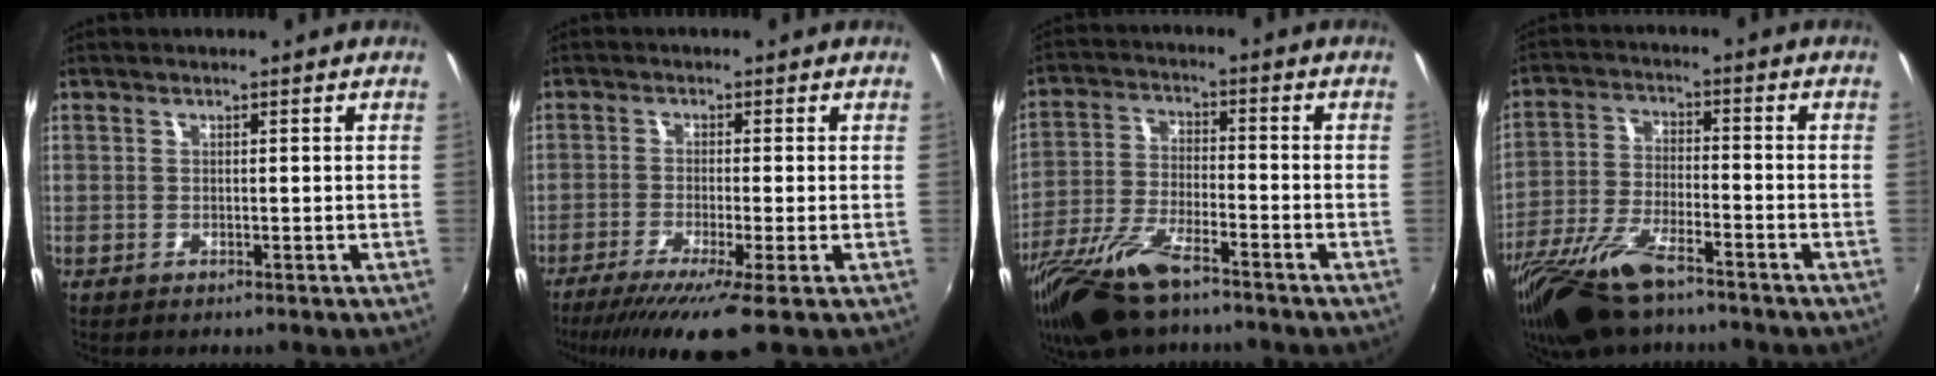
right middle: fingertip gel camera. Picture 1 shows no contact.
{"total": 8.5, "force": [-5.7, -0.5, 6.3], "torque": [-0.137, -0.033, -0.100]}
{"total": 14.7, "force": [-10.7, 4.4, 9.1], "torque": [-0.200, -0.034, -0.207]}
{"total": 15.2, "force": [-11.3, 4.5, 9.1], "torque": [-0.198, -0.033, -0.215]}